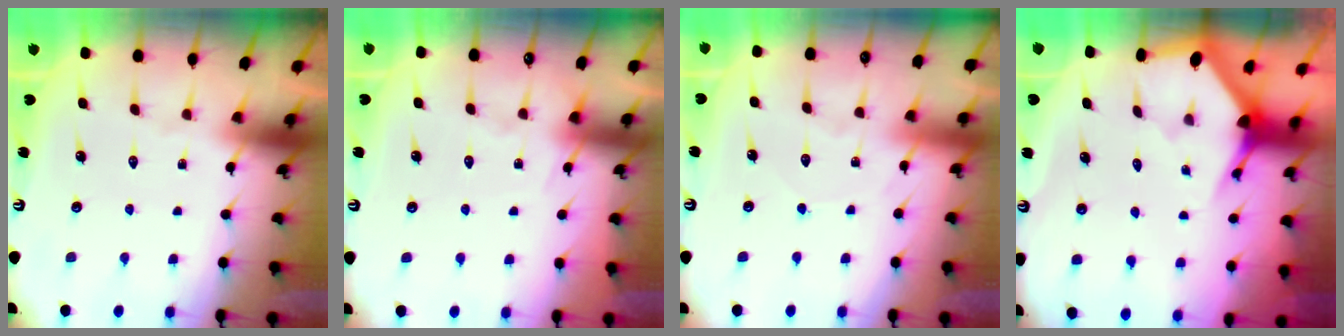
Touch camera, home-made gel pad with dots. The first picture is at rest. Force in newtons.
{"total": 5.2, "press": 5.2, "slide": 0.6}
{"total": 3.4, "press": 3.4, "slide": 0.4}
{"total": 2.9, "press": 2.9, "slide": 0.1}